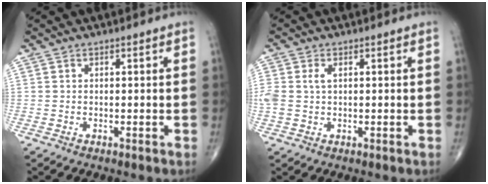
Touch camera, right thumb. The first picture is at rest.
{"total": 3.7, "force": [0.7, 2.3, 2.8], "torque": [-0.084, 0.012, 0.018]}